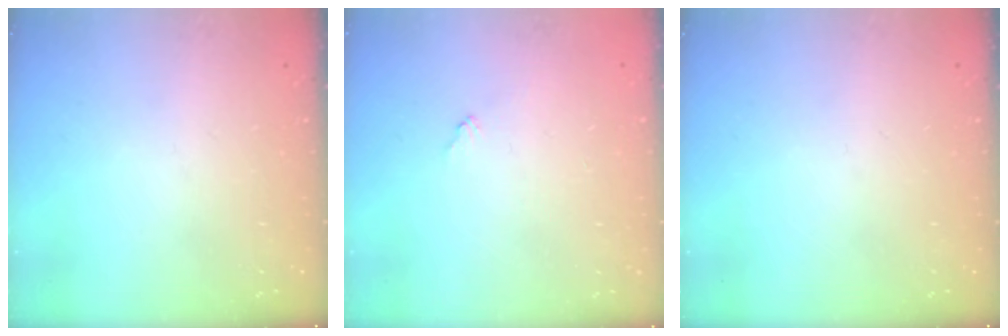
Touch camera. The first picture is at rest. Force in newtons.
{"total": 3.9, "press": 3.9, "slide": 0.3}
{"total": 0.0}